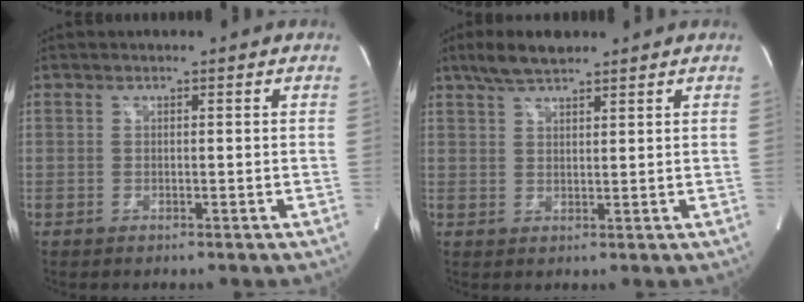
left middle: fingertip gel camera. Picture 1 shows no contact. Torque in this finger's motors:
{"motor_torque": [0.18, 0.13, -0.16, -0.01]}